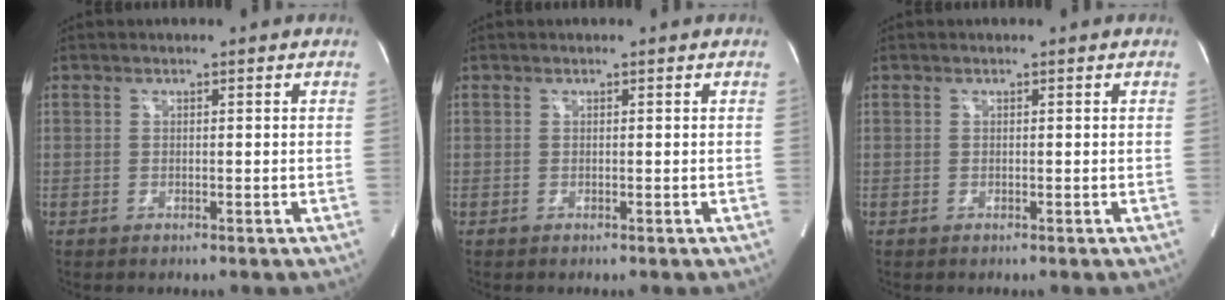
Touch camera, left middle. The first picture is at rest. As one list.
[{"total": 0.0}, {"total": 0.0}]